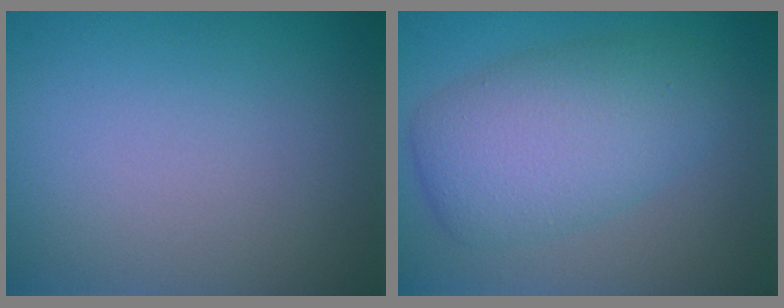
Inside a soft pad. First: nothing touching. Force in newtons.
{"total": 6.1, "press": 6.1, "slide": 0.2}